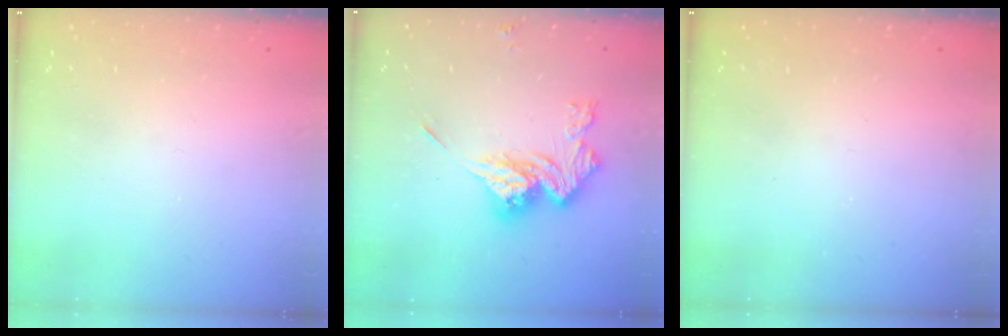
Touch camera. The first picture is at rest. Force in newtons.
{"total": 14.5, "press": 14.5, "slide": 0.8}
{"total": 0.0}